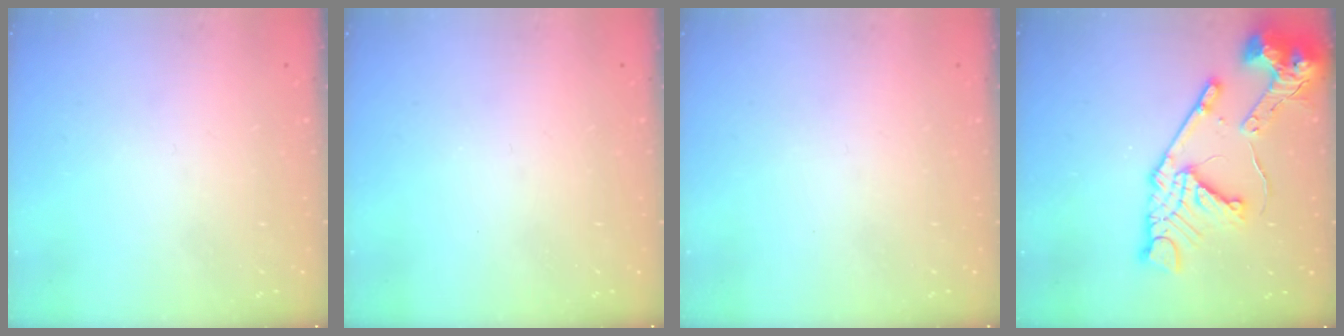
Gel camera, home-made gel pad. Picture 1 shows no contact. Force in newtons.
{"total": 0.0}
{"total": 0.0}
{"total": 20.3, "press": 20.2, "slide": 1.9}